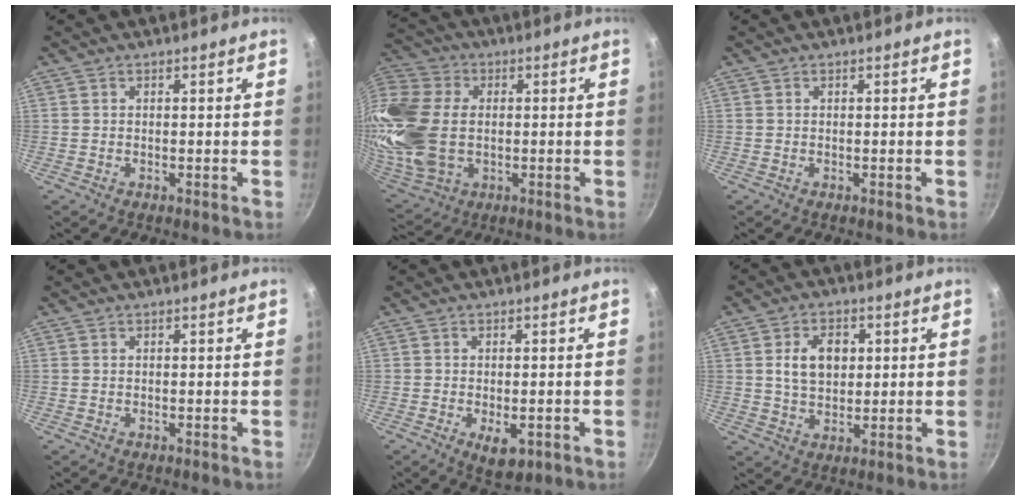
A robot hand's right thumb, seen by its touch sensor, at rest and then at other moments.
{"total": 24.6, "force": [0.3, 17.2, 17.6], "torque": [-0.439, 0.011, 0.019]}
{"total": 0.0}
{"total": 0.0}
{"total": 4.9, "force": [-1.6, 2.5, 3.8], "torque": [-0.055, -0.003, -0.015]}
{"total": 8.0, "force": [1.7, 5.4, 5.6], "torque": [-0.075, -0.005, 0.032]}